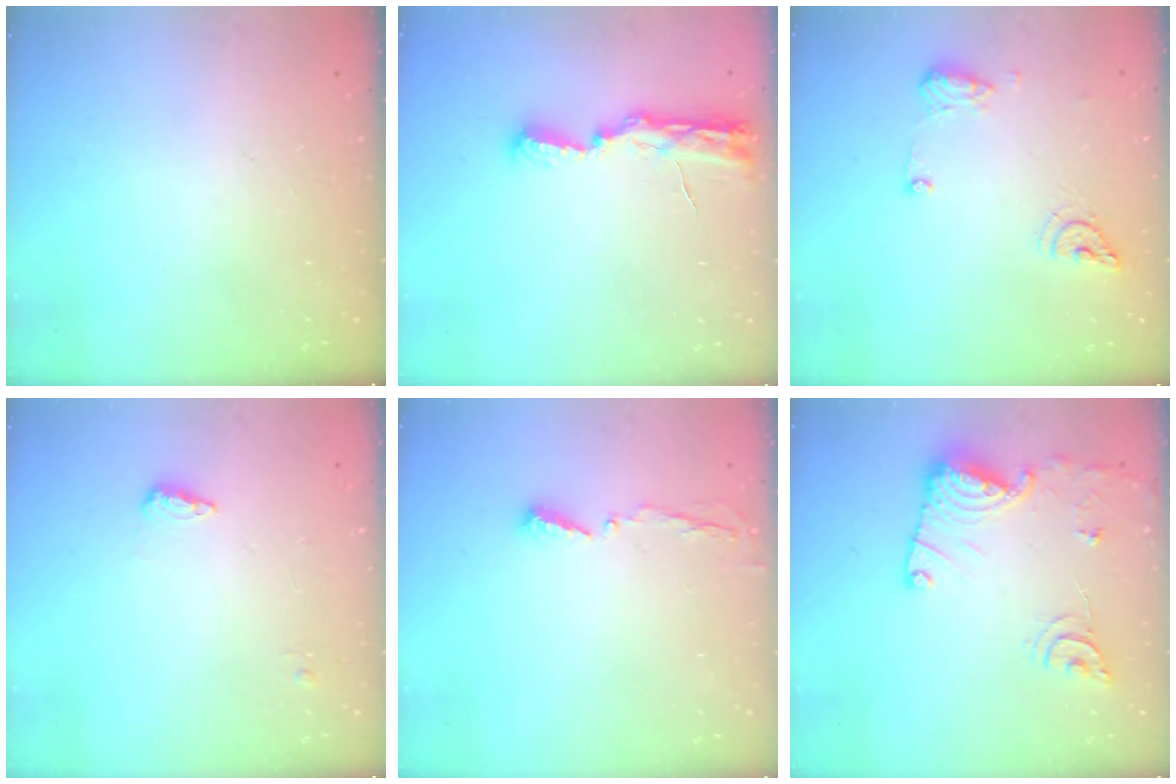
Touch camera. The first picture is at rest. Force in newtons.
{"total": 8.1, "press": 8.1, "slide": 0.8}
{"total": 9.6, "press": 9.5, "slide": 1.4}
{"total": 5.0, "press": 4.9, "slide": 1.1}
{"total": 3.6, "press": 3.6, "slide": 0.4}
{"total": 14.7, "press": 14.7, "slide": 0.7}